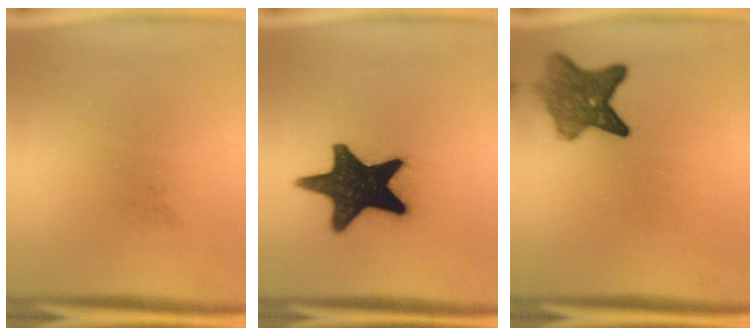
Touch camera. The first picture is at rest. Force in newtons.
{"total": 18.2}
{"total": 6.3}